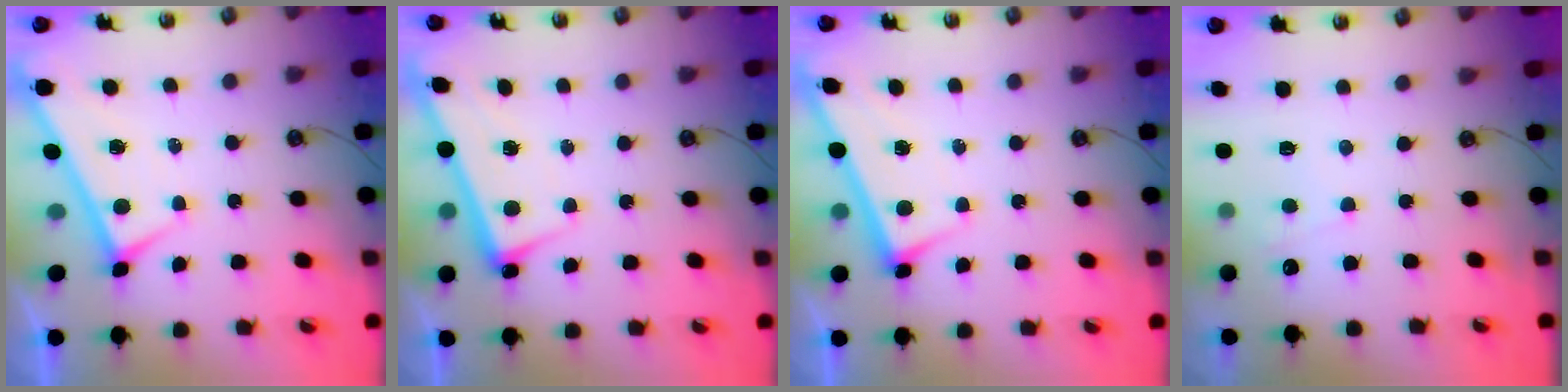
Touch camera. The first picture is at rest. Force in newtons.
{"total": 2.7, "press": 2.7, "slide": 0.4}
{"total": 2.9, "press": 2.9, "slide": 0.1}
{"total": 5.4, "press": 5.3, "slide": 0.4}